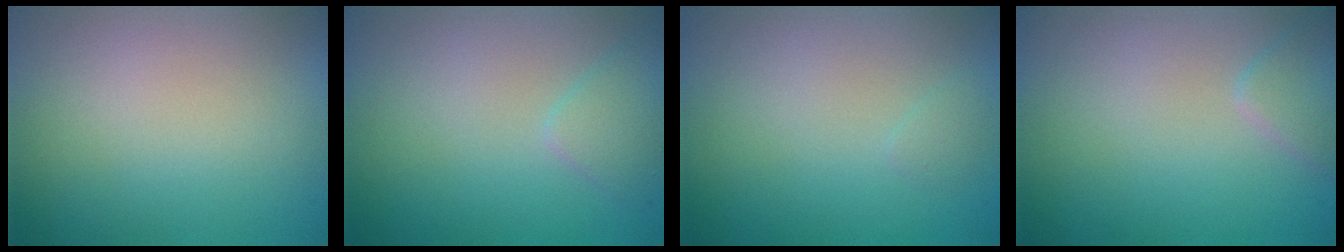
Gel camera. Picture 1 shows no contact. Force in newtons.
{"total": 1.7, "press": 1.7, "slide": 0.1}
{"total": 0.6, "press": 0.5, "slide": 0.1}
{"total": 1.8, "press": 1.8, "slide": 0.1}